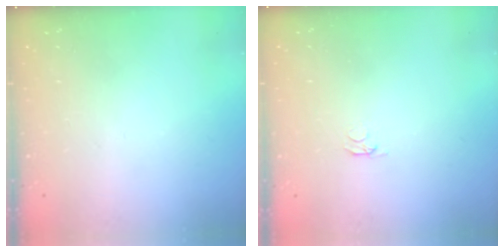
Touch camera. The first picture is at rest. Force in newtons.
{"total": 2.1, "press": 2.0, "slide": 0.3}